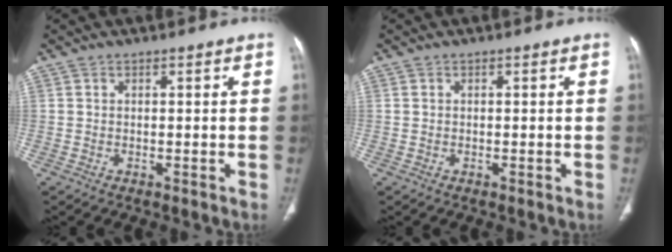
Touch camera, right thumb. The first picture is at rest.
{"total": 0.0}